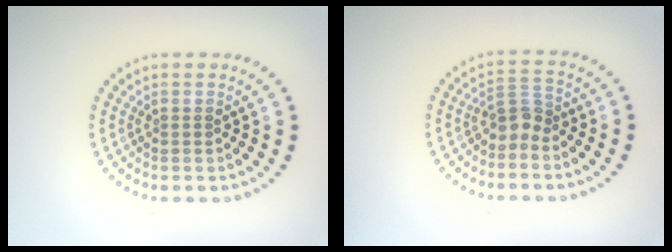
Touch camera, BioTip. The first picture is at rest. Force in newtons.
{"total": 2.3, "press": 1.7, "slide": 1.5}